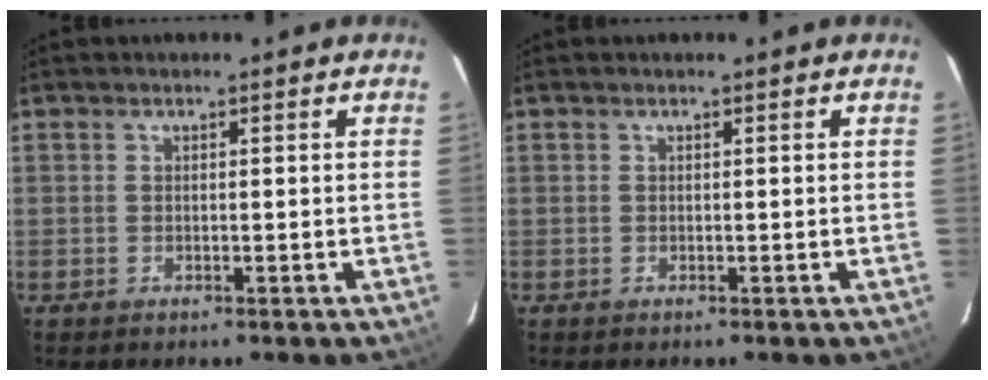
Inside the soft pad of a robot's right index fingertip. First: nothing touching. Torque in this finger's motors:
{"motor_torque": [0.00, 0.00, 0.00, -0.01]}